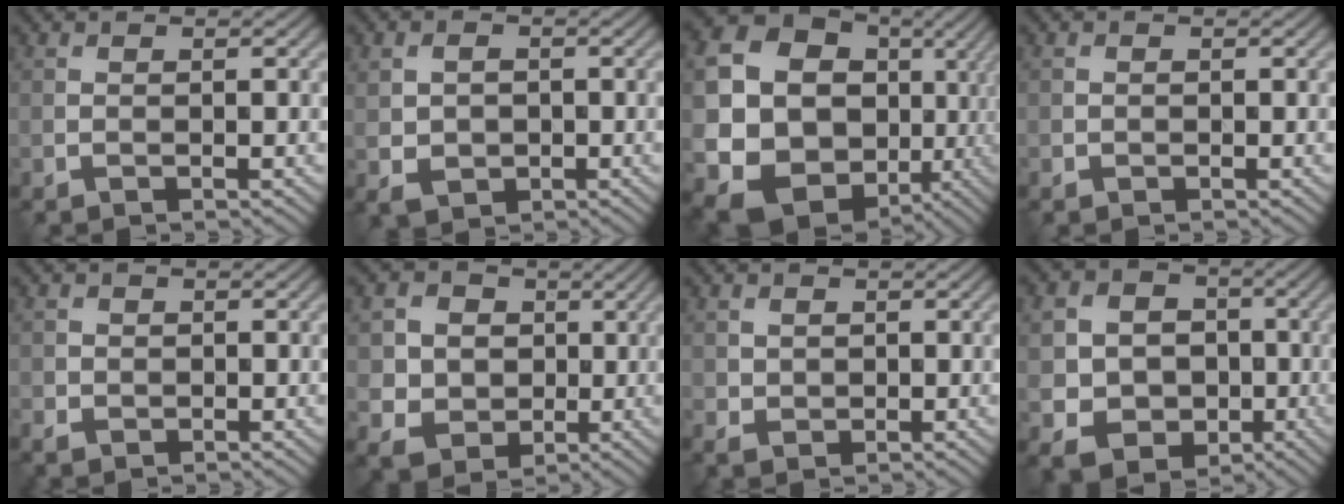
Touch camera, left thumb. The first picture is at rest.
{"total": 3.4, "force": [-0.1, 2.7, 2.0], "torque": [-0.045, -0.005, 0.004]}
{"total": 22.0, "force": [0.4, 19.5, 10.3], "torque": [-0.254, -0.030, 0.024]}
{"total": 0.6, "force": [-0.2, 0.6, 0.1], "torque": [0.001, -0.005, -0.006]}
{"total": 1.7, "force": [-0.3, 1.6, 0.4], "torque": [-0.008, -0.004, -0.009]}
{"total": 8.8, "force": [2.1, 8.1, 2.9], "torque": [-0.116, 0.006, 0.052]}
{"total": 1.8, "force": [0.5, 1.7, 0.6], "torque": [-0.018, -0.006, 0.010]}
{"total": 9.5, "force": [-1.2, 8.7, 3.6], "torque": [-0.112, -0.015, -0.035]}